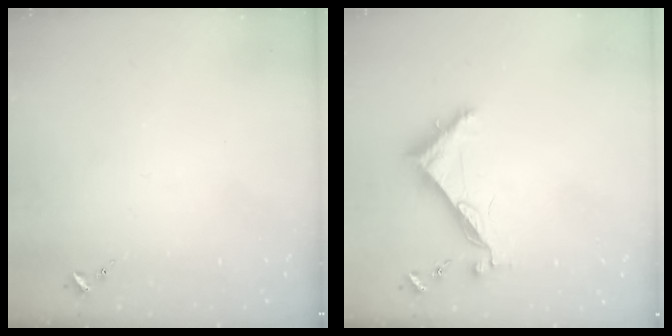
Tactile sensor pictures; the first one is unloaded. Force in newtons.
{"total": 7.3, "press": 7.3, "slide": 0.6}